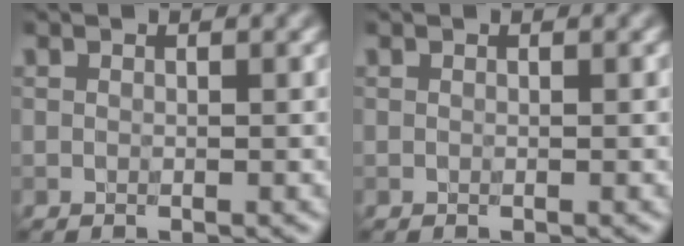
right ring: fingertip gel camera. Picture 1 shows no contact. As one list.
[{"total": 0.0}]